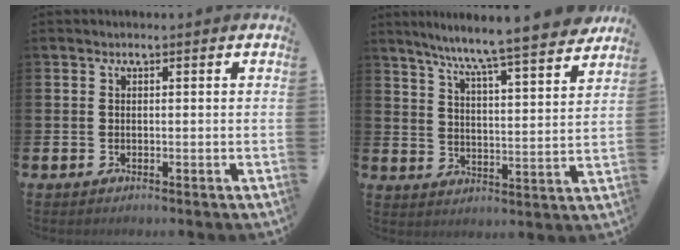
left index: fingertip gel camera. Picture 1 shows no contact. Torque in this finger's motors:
{"motor_torque": [0.32, -0.54, 1.05, 0.21]}